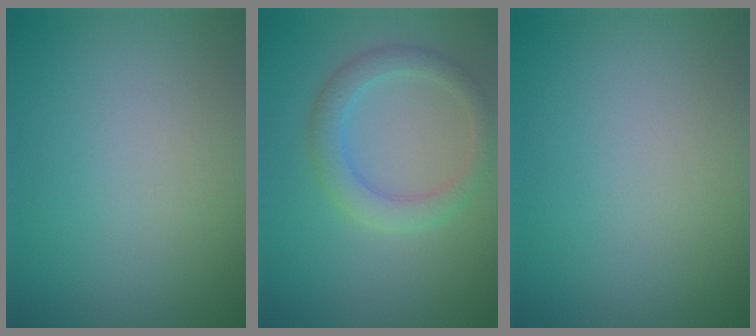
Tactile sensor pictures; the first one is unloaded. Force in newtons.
{"total": 3.0, "press": 3.0, "slide": 0.1}
{"total": 0.0}